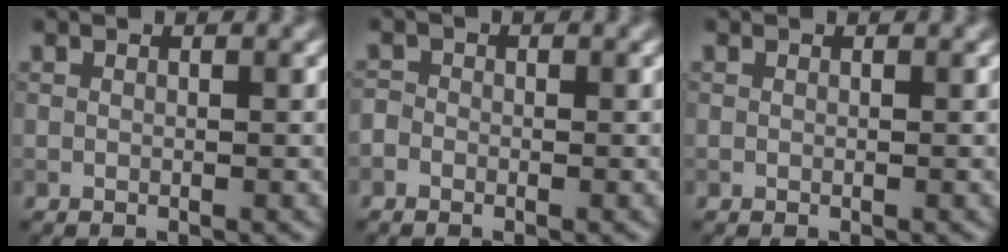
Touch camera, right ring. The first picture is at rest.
{"total": 1.0, "force": [-0.6, 0.8, 0.3], "torque": [0.000, -0.001, -0.013]}
{"total": 0.0}